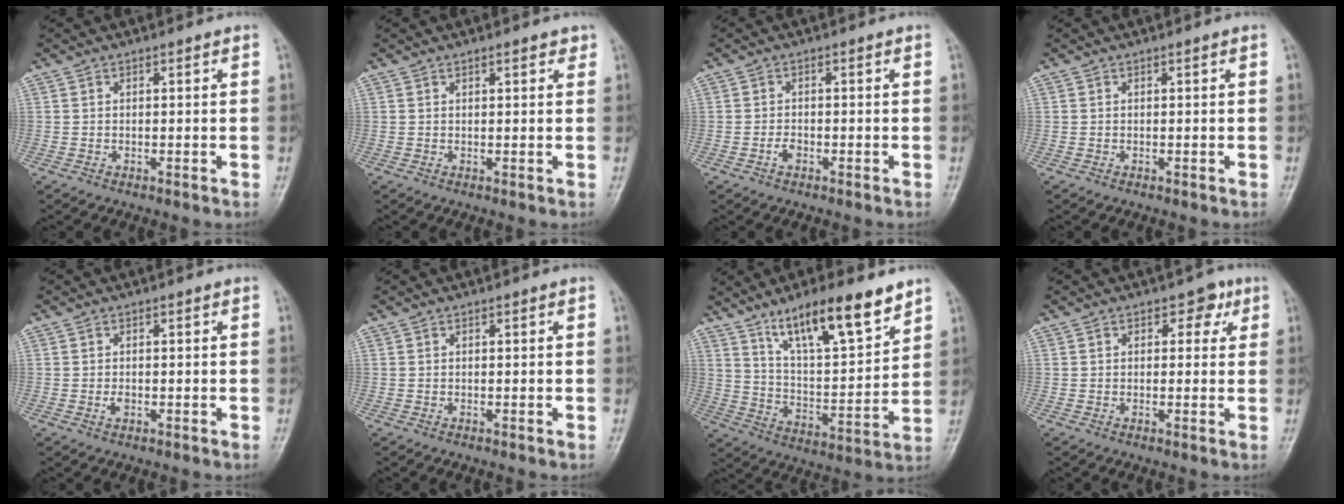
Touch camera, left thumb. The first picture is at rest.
{"total": 2.0, "force": [1.4, 0.8, 1.2], "torque": [-0.009, -0.005, 0.015]}
{"total": 1.7, "force": [-0.8, 1.0, 1.0], "torque": [-0.017, 0.005, -0.018]}
{"total": 0.0}
{"total": 1.4, "force": [-0.3, 0.9, 1.0], "torque": [-0.014, 0.000, -0.005]}
{"total": 0.0}
{"total": 17.0, "force": [11.5, 4.4, 11.7], "torque": [-0.169, -0.058, 0.206]}
{"total": 3.5, "force": [1.5, 2.5, 2.0], "torque": [0.000, -0.001, 0.014]}